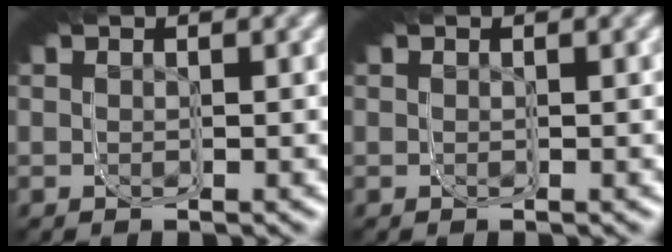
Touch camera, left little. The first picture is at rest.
{"total": 0.0}